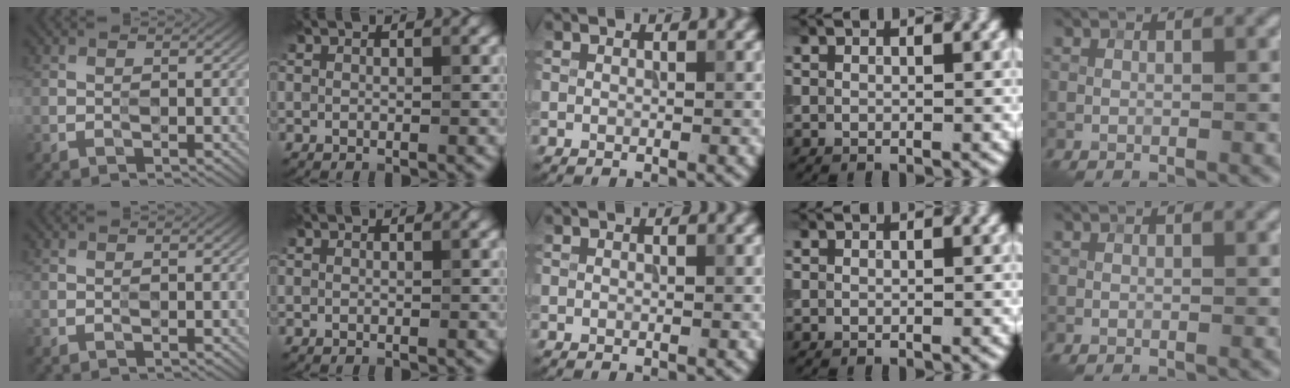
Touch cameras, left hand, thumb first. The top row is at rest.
{}